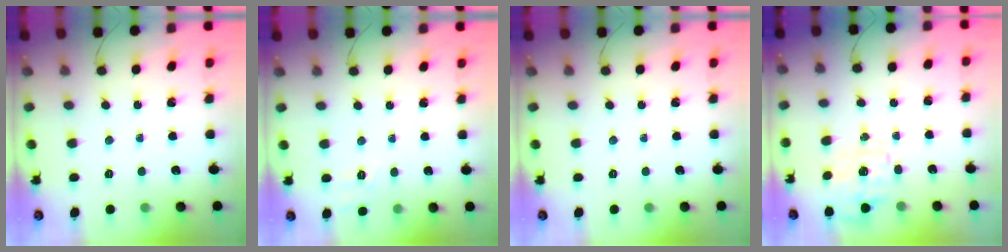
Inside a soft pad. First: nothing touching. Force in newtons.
{"total": 1.9, "press": 0.7, "slide": 1.7}
{"total": 0.0}
{"total": 1.9, "press": 1.8, "slide": 0.6}